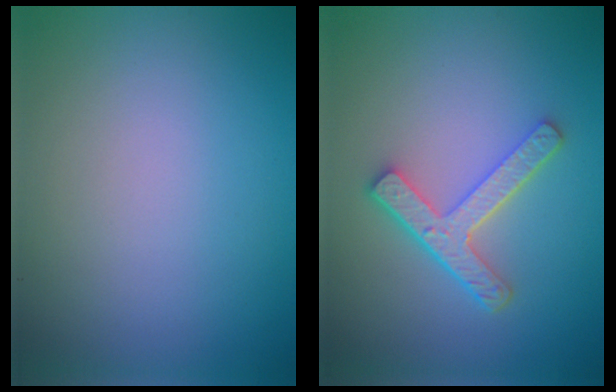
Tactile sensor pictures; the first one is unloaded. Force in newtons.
{"total": 4.3, "press": 3.2, "slide": 2.8}